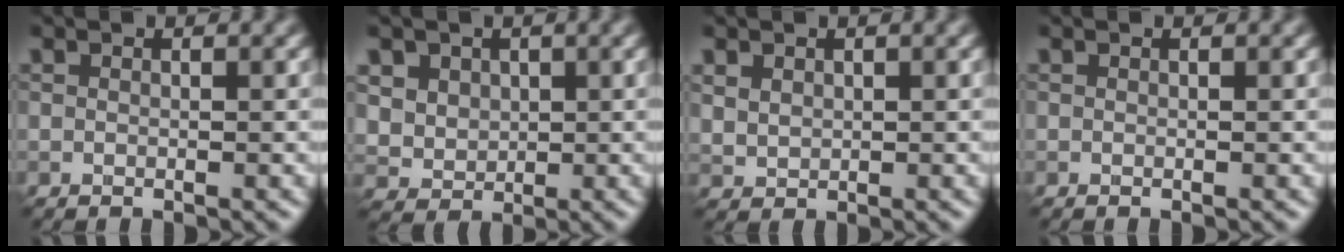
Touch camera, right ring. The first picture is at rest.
{"total": 4.5, "force": [2.0, 3.6, 1.7], "torque": [-0.047, 0.000, 0.039]}
{"total": 1.6, "force": [0.8, 1.3, 0.6], "torque": [-0.013, -0.002, 0.020]}
{"total": 0.0}